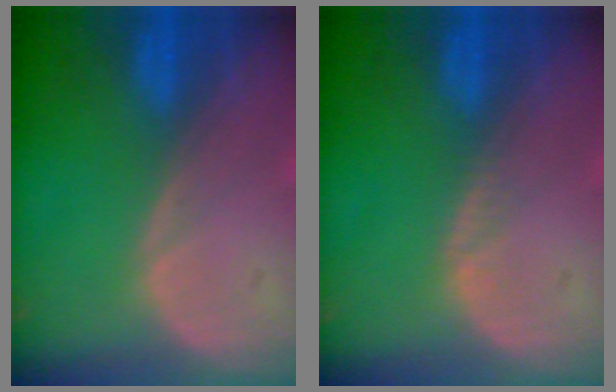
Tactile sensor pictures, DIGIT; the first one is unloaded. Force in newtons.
{"total": 0.5, "press": 0.5, "slide": 0.1}